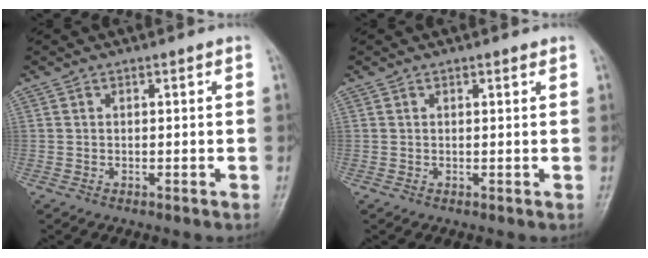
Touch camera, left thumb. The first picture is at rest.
{"total": 0.7, "force": [0.5, 0.2, 0.4], "torque": [-0.007, -0.002, 0.006]}